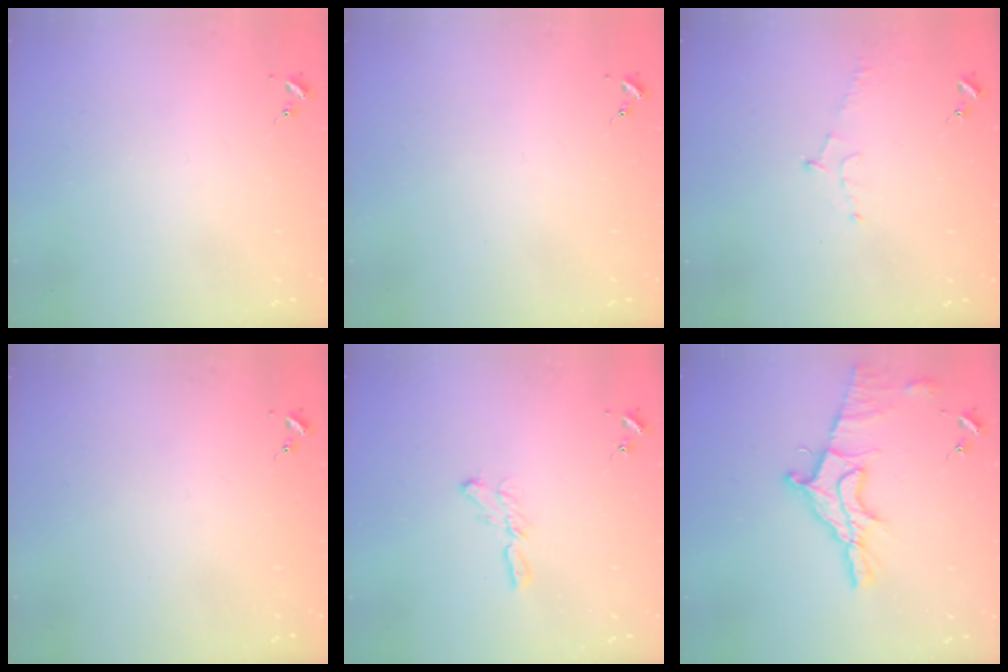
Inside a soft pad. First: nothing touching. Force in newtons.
{"total": 0.0}
{"total": 5.7, "press": 5.7, "slide": 0.6}
{"total": 0.0}
{"total": 5.6, "press": 5.6, "slide": 0.2}
{"total": 13.5, "press": 13.4, "slide": 1.3}